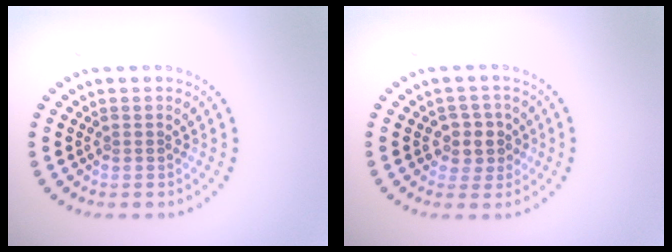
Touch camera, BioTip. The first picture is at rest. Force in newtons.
{"total": 2.5, "press": 2.2, "slide": 1.2}